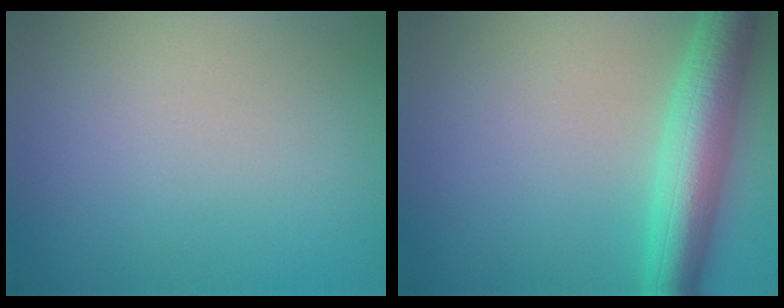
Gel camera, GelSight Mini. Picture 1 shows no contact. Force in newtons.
{"total": 6.7, "press": 6.7, "slide": 0.0}